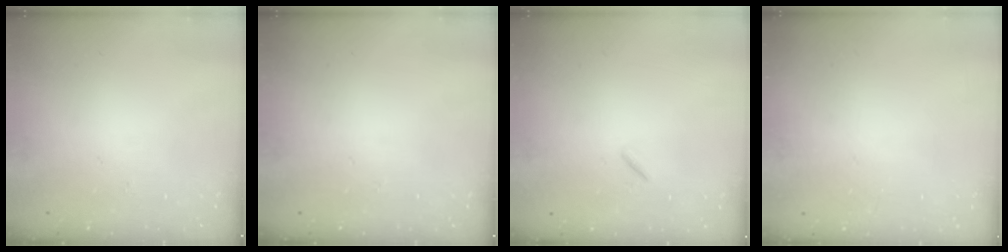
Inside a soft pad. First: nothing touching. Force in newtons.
{"total": 0.0}
{"total": 0.8, "press": 0.7, "slide": 0.4}
{"total": 2.2, "press": 2.2, "slide": 0.1}